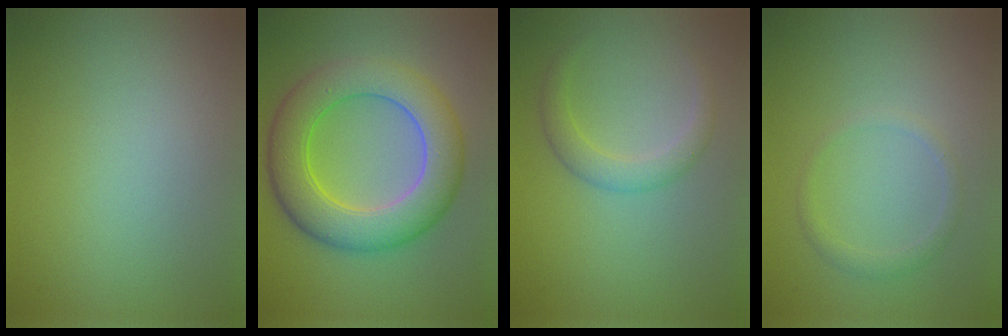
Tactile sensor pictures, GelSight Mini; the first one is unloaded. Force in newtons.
{"total": 8.5, "press": 8.4, "slide": 0.6}
{"total": 2.2, "press": 2.2, "slide": 0.1}
{"total": 1.3, "press": 1.3, "slide": 0.0}